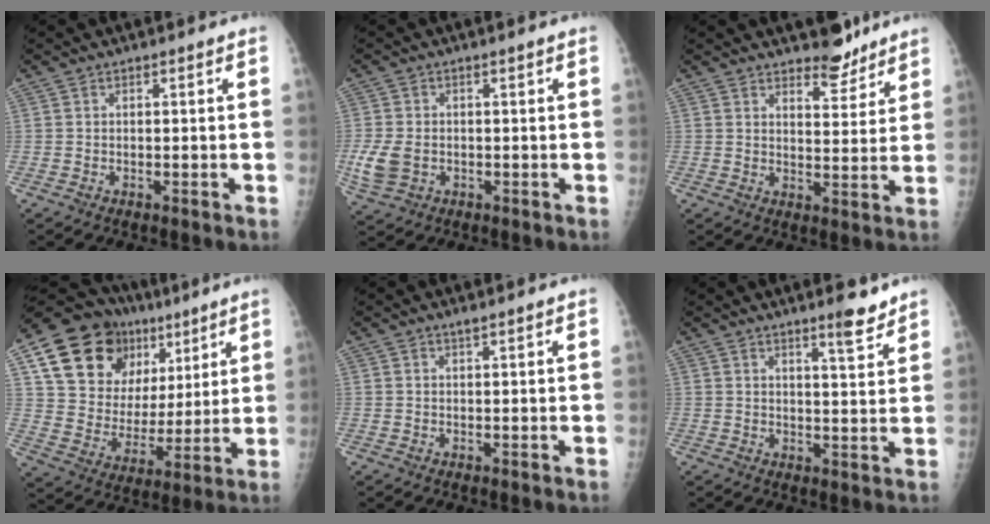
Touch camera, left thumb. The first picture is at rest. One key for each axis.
{"total": 5.8, "fx": -0.9, "fy": 4.3, "fz": 3.9, "tx": -0.090, "ty": -0.002, "tz": -0.012}
{"total": 6.0, "fx": 5.1, "fy": 2.2, "fz": 2.1, "tx": -0.007, "ty": -0.041, "tz": 0.080}
{"total": 23.0, "fx": 11.3, "fy": 16.0, "fz": 12.1, "tx": -0.157, "ty": 0.000, "tz": 0.198}
{"total": 0.8, "fx": 0.6, "fy": 0.0, "fz": 0.5, "tx": -0.012, "ty": -0.001, "tz": 0.012}
{"total": 5.4, "fx": 4.2, "fy": 0.7, "fz": 3.3, "tx": -0.038, "ty": -0.033, "tz": 0.058}